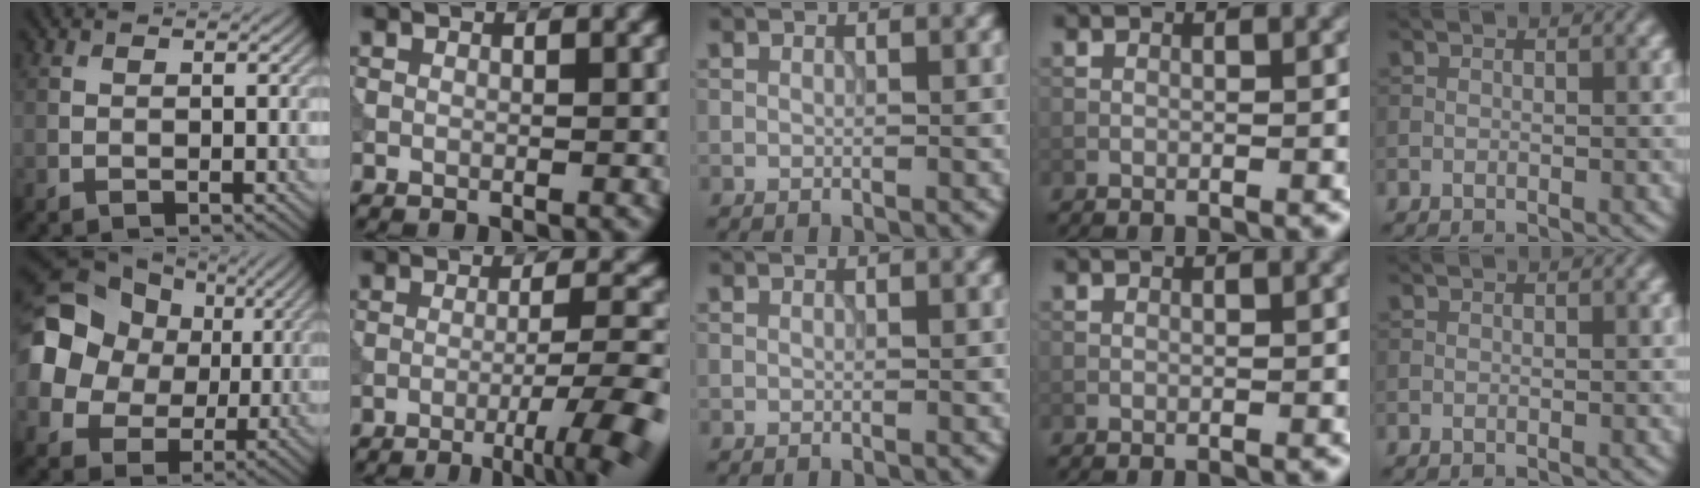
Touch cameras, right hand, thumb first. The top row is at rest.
{"thumb": {"total": 17.3, "force": [3.5, 14.9, 8.1], "torque": [-0.257, 0.027, 0.054]}, "index": {"total": 7.5, "force": [-3.6, 1.2, 6.5], "torque": [-0.091, 0.005, -0.053]}}